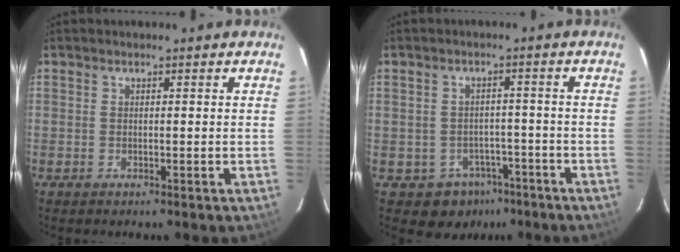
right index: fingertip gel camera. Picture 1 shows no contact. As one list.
[{"total": 6.3, "force": [-3.7, 5.0, 0.7], "torque": [-0.019, 0.031, -0.036]}]